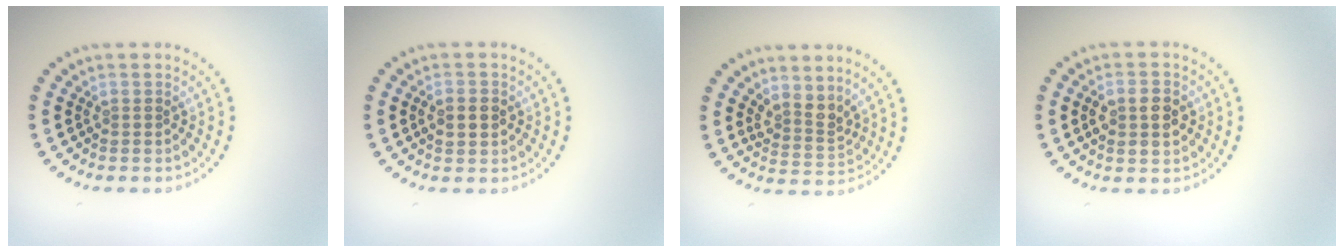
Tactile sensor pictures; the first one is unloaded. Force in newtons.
{"total": 2.2, "press": 2.2, "slide": 0.2}
{"total": 2.5, "press": 1.8, "slide": 1.7}
{"total": 2.9, "press": 2.9, "slide": 0.1}